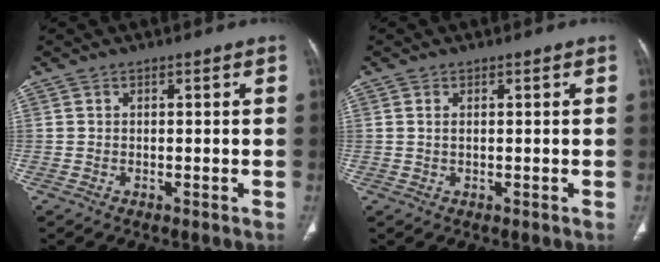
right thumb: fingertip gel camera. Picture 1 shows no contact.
{"total": 0.8, "force": [0.2, 0.4, 0.7], "torque": [-0.020, 0.004, 0.008]}